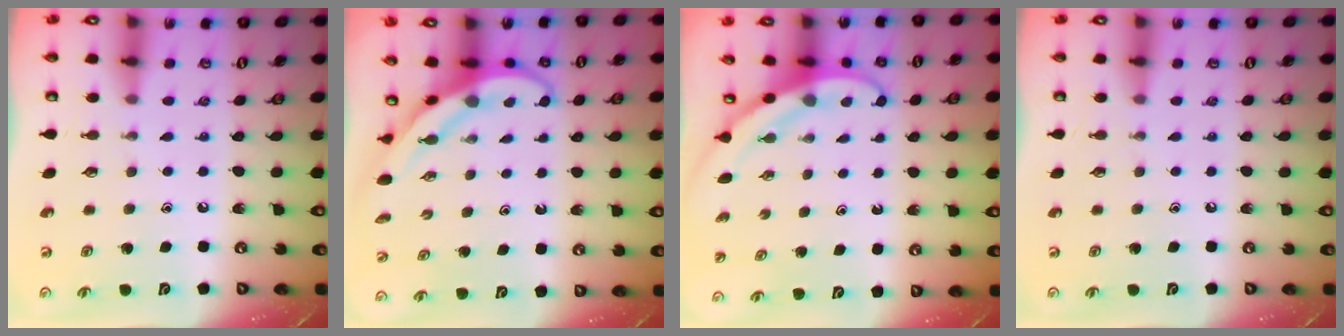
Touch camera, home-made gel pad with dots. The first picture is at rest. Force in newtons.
{"total": 4.0, "press": 4.0, "slide": 0.4}
{"total": 3.8, "press": 3.7, "slide": 0.3}
{"total": 0.0}